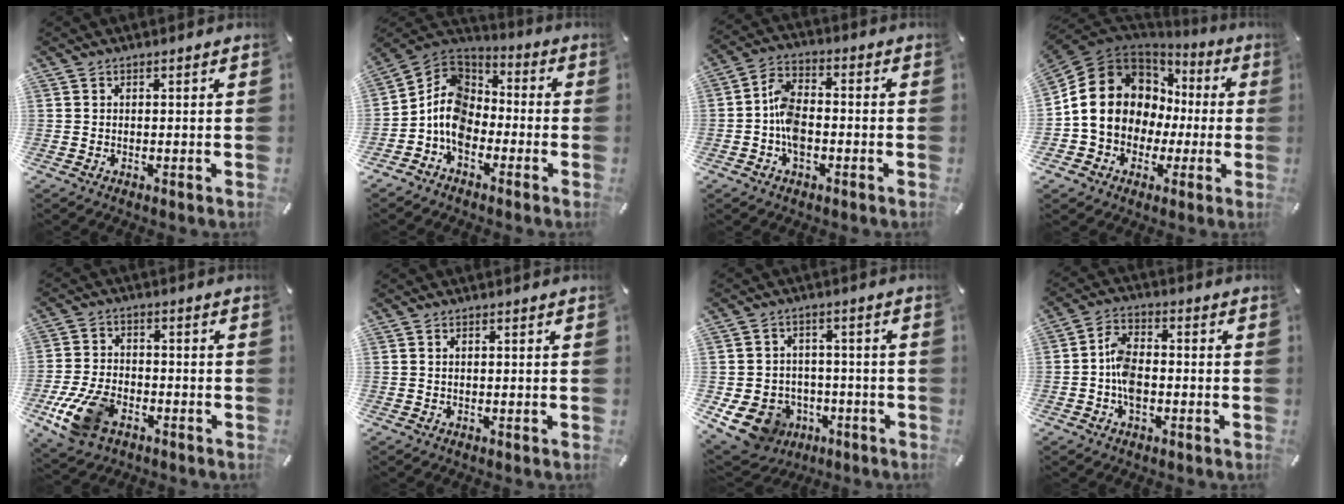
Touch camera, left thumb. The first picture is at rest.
{"total": 10.5, "force": [-4.8, 7.9, 4.9], "torque": [-0.124, 0.019, -0.095]}
{"total": 7.5, "force": [-2.4, 4.8, 5.2], "torque": [-0.104, 0.018, -0.042]}
{"total": 14.6, "force": [-0.7, 13.3, 6.0], "torque": [-0.125, 0.000, -0.006]}
{"total": 11.8, "force": [-5.6, 7.3, 7.4], "torque": [-0.153, 0.021, -0.098]}
{"total": 0.7, "force": [0.1, 0.3, 0.6], "torque": [-0.011, 0.001, 0.002]}
{"total": 10.6, "force": [-4.2, 8.8, 4.0], "torque": [-0.088, 0.024, -0.071]}
{"total": 6.7, "force": [-1.9, 4.3, 4.8], "torque": [-0.091, 0.016, -0.034]}